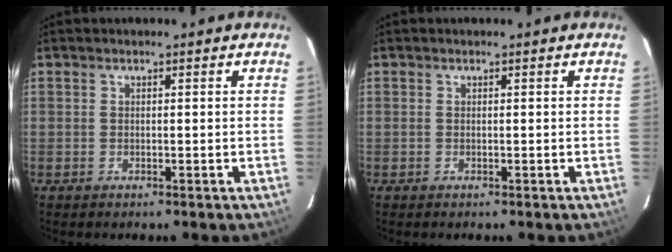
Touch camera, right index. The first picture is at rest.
{"total": 0.0}